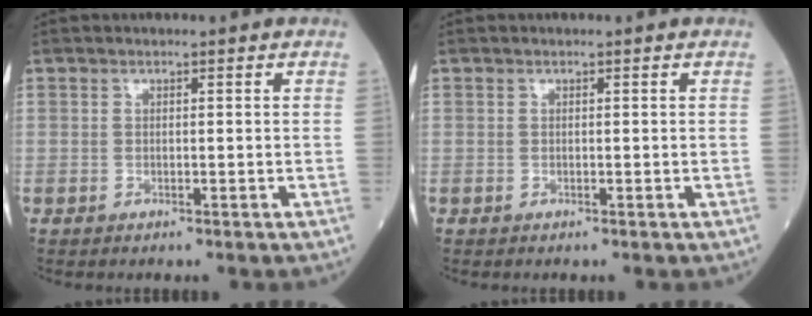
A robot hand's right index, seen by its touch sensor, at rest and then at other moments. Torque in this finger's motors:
{"motor_torque": [0.00, 0.00, 0.00, 0.00]}